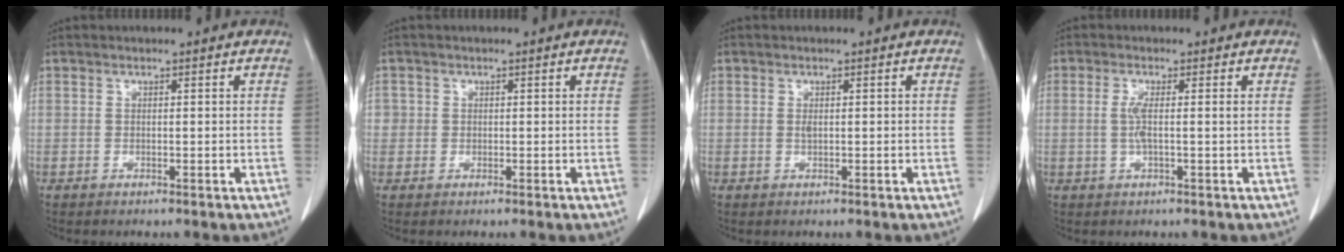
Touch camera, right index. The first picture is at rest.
{"total": 1.4, "force": [0.1, 1.4, 0.1], "torque": [0.010, 0.004, -0.002]}
{"total": 1.1, "force": [0.1, 0.5, 1.0], "torque": [-0.020, -0.001, 0.004]}
{"total": 2.7, "force": [0.1, 0.2, 2.7], "torque": [-0.059, -0.001, 0.002]}